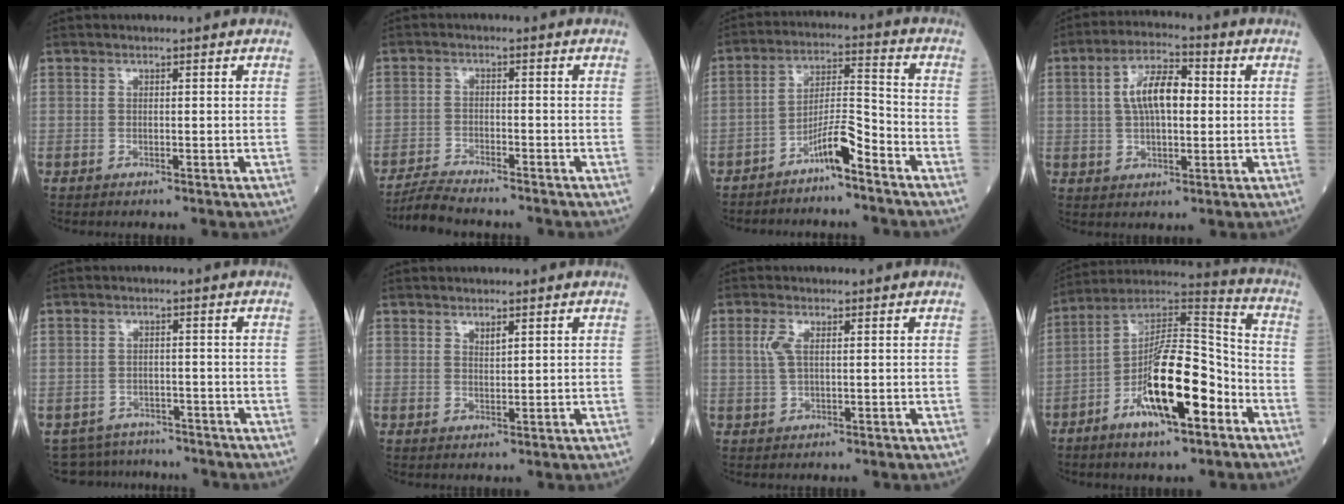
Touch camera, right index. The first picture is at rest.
{"total": 6.3, "force": [-6.0, 0.2, 2.0], "torque": [-0.034, -0.018, -0.104]}
{"total": 6.5, "force": [-4.7, 0.5, 4.4], "torque": [-0.079, 0.008, -0.086]}
{"total": 8.5, "force": [1.1, 3.4, 7.7], "torque": [-0.149, 0.021, 0.016]}
{"total": 6.0, "force": [-5.4, 2.5, -0.9], "torque": [0.016, 0.017, -0.076]}
{"total": 1.3, "force": [0.9, 0.3, 0.8], "torque": [-0.016, -0.002, 0.019]}
{"total": 2.5, "force": [0.7, 0.9, 2.3], "torque": [-0.057, 0.005, 0.016]}
{"total": 16.8, "force": [-6.9, 4.1, 14.8], "torque": [-0.261, 0.009, -0.117]}